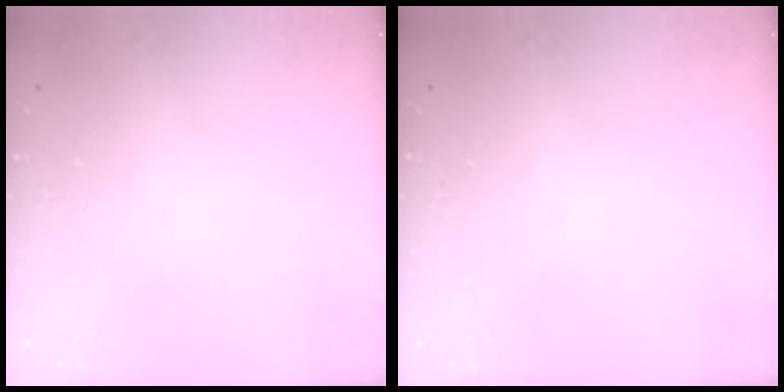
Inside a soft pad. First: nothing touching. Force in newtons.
{"total": 0.0}